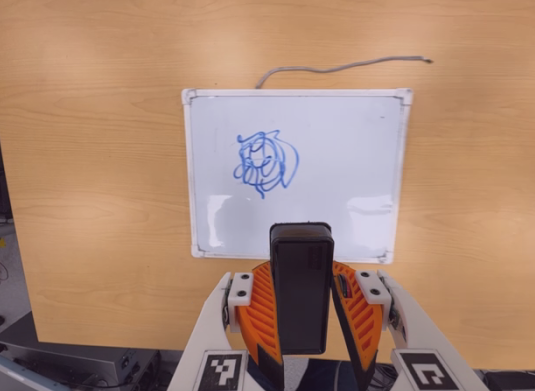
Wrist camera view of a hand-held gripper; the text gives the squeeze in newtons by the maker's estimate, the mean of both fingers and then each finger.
{"total": 7.7, "left": 7.1, "right": 8.4}